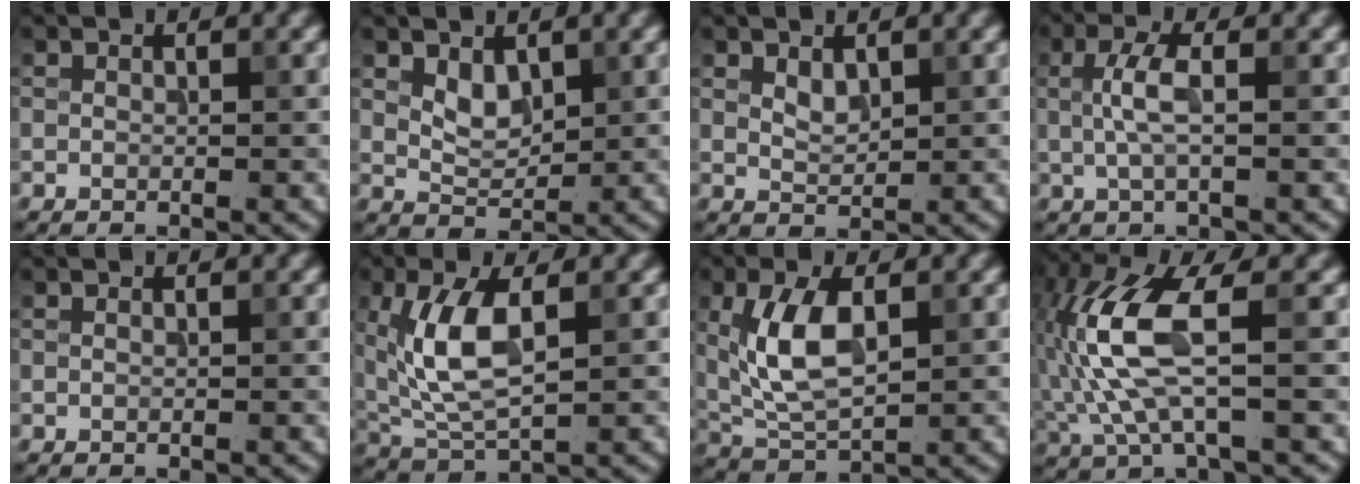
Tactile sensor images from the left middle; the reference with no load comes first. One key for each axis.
{"total": 2.2, "fx": 1.0, "fy": 1.4, "fz": 1.4, "tx": -0.025, "ty": -0.006, "tz": 0.025}
{"total": 1.5, "fx": 0.8, "fy": 0.8, "fz": 0.9, "tx": -0.018, "ty": -0.003, "tz": 0.020}
{"total": 2.9, "fx": 0.2, "fy": 0.7, "fz": 2.8, "tx": -0.061, "ty": 0.005, "tz": 0.004}
{"total": 0.0}
{"total": 6.6, "fx": 1.3, "fy": 3.0, "fz": 5.7, "tx": -0.126, "ty": 0.002, "tz": 0.027}
{"total": 6.0, "fx": 1.1, "fy": 3.0, "fz": 5.1, "tx": -0.112, "ty": 0.004, "tz": 0.025}
{"total": 8.1, "fx": 0.2, "fy": 2.7, "fz": 7.7, "tx": -0.185, "ty": 0.009, "tz": 0.004}